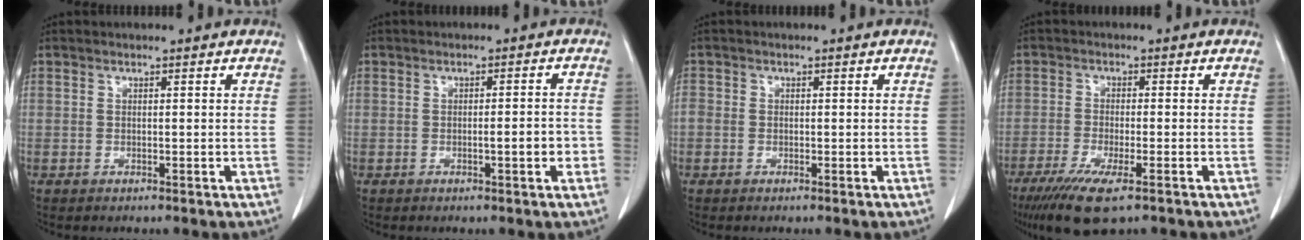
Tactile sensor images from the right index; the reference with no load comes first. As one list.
[{"total": 3.1, "force": [-0.9, 0.4, 3.0], "torque": [-0.043, 0.002, -0.013]}, {"total": 1.7, "force": [-0.3, 1.5, 0.6], "torque": [-0.011, 0.010, -0.007]}, {"total": 8.6, "force": [-5.5, 1.3, 6.4], "torque": [-0.116, -0.023, -0.091]}]